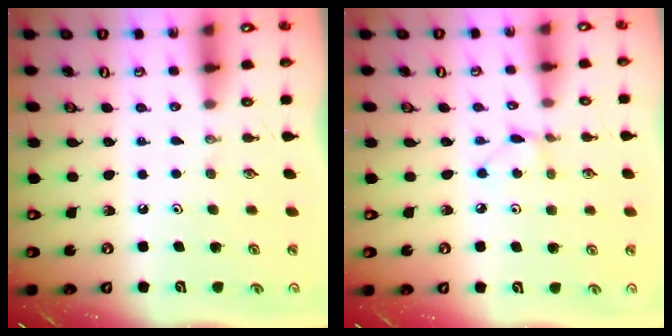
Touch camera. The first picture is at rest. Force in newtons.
{"total": 3.1, "press": 3.0, "slide": 0.4}